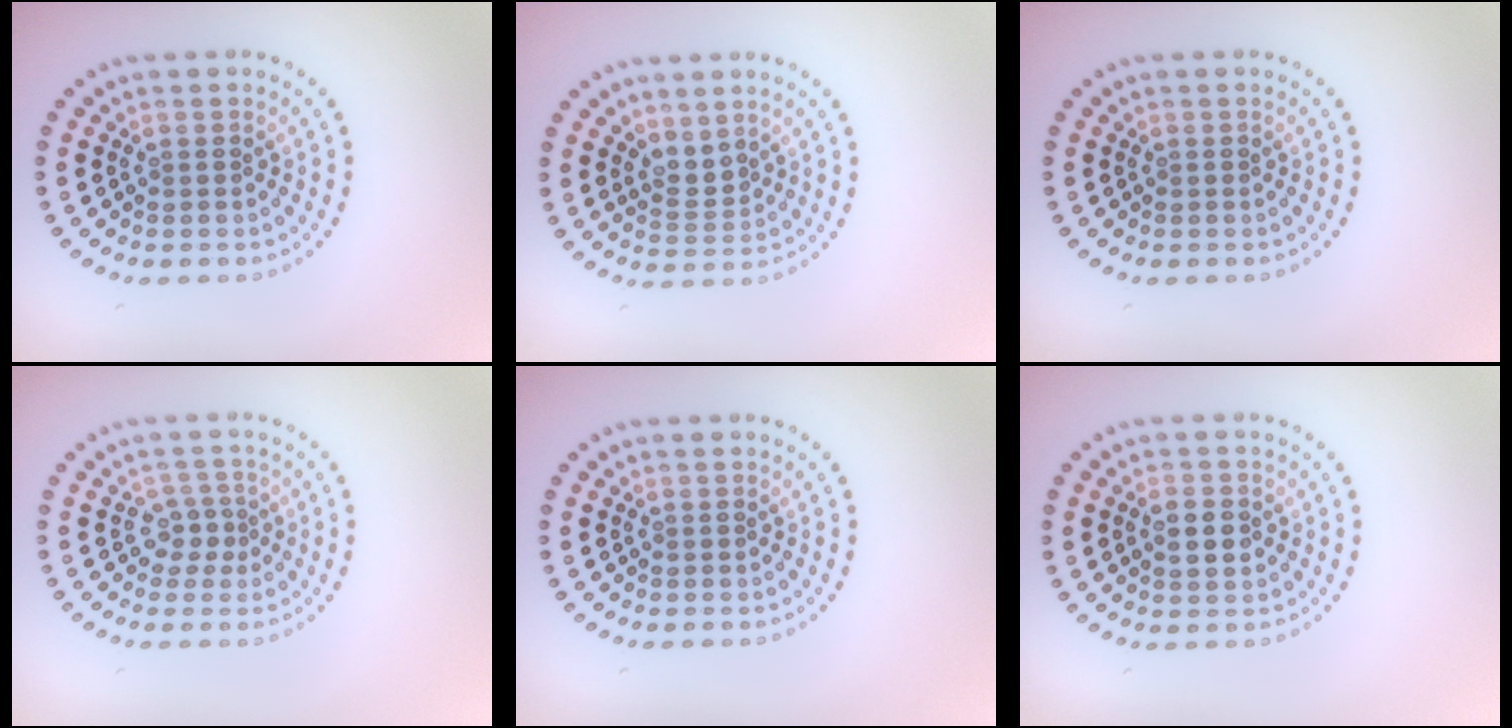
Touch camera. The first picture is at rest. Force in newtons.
{"total": 1.8, "press": 1.3, "slide": 1.3}
{"total": 0.0}
{"total": 2.0, "press": 1.5, "slide": 1.4}
{"total": 0.0}
{"total": 2.2, "press": 2.2, "slide": 0.1}